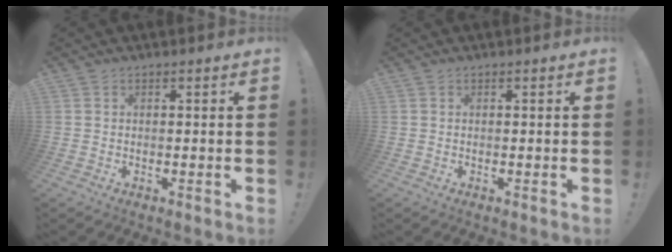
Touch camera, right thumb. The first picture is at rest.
{"total": 0.0}